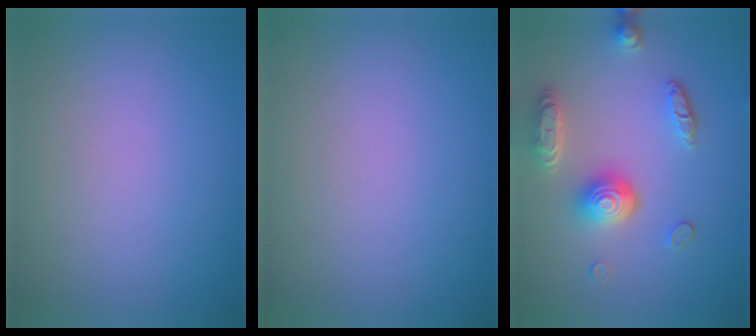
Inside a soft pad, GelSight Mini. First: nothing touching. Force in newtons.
{"total": 0.0}
{"total": 4.9, "press": 3.7, "slide": 3.2}